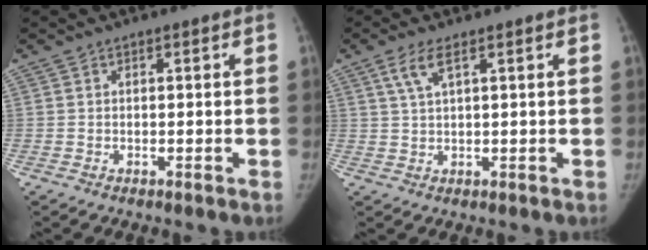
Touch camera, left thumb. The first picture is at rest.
{"total": 3.8, "force": [2.0, 1.0, 3.1], "torque": [-0.073, 0.002, 0.046]}